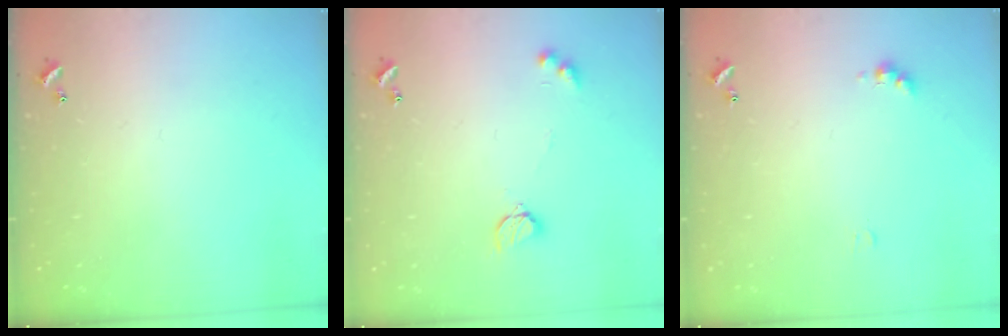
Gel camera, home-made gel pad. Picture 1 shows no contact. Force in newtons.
{"total": 4.5, "press": 4.5, "slide": 0.4}
{"total": 2.0, "press": 2.0, "slide": 0.5}